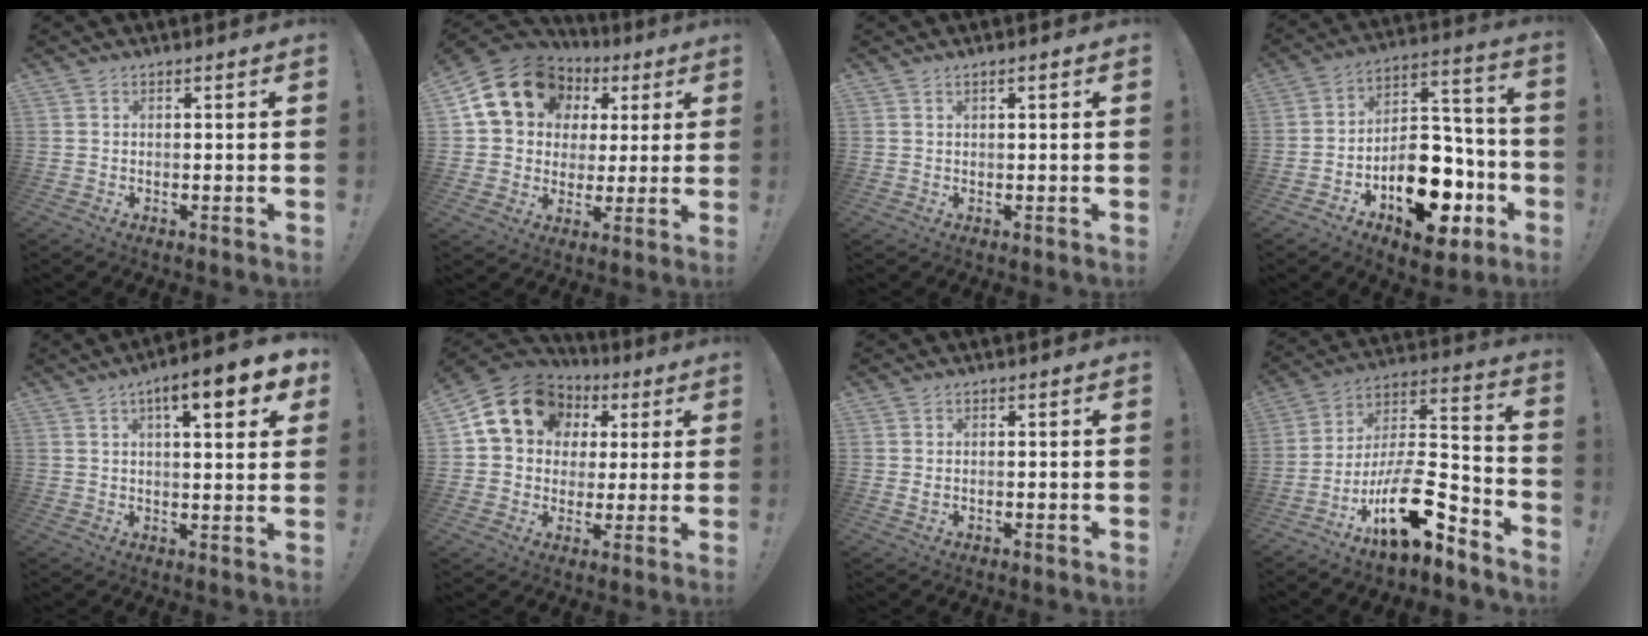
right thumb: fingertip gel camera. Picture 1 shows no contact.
{"total": 17.1, "force": [6.5, 13.6, 7.9], "torque": [-0.117, -0.022, 0.136]}
{"total": 1.0, "force": [0.5, 0.0, 0.9], "torque": [-0.010, -0.003, 0.007]}
{"total": 19.4, "force": [-9.1, 11.7, 12.5], "torque": [-0.153, 0.076, -0.132]}
{"total": 10.4, "force": [4.6, 2.7, 9.0], "torque": [-0.114, -0.019, 0.069]}
{"total": 16.2, "force": [5.9, 13.0, 7.5], "torque": [-0.114, -0.014, 0.123]}
{"total": 0.8, "force": [0.5, 0.5, 0.5], "torque": [-0.003, 0.001, 0.006]}
{"total": 20.1, "force": [-9.2, 8.0, 16.0], "torque": [-0.263, 0.051, -0.150]}